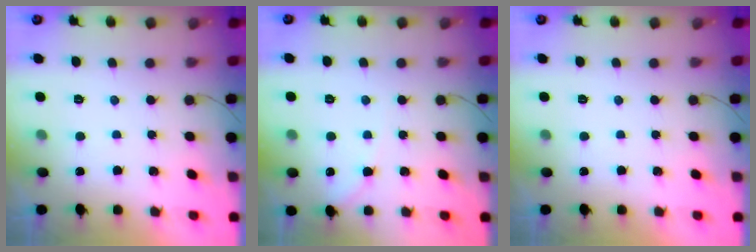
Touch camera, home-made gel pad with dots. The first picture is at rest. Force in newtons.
{"total": 6.2, "press": 6.2, "slide": 0.5}
{"total": 0.0}